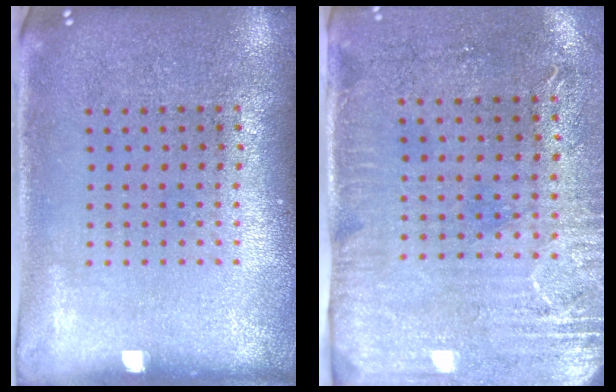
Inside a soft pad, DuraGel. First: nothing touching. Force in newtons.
{"total": 3.0, "press": 2.4, "slide": 1.7}